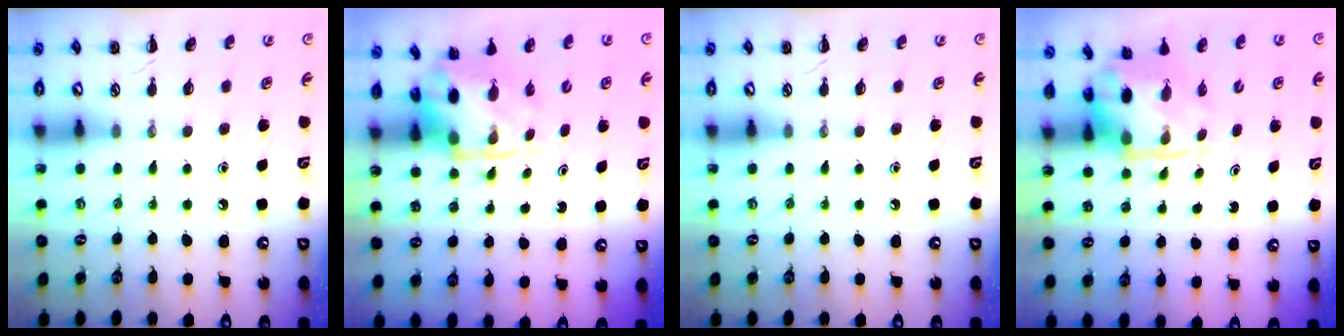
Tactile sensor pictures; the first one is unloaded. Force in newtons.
{"total": 3.8, "press": 3.6, "slide": 0.9}
{"total": 0.0}
{"total": 3.7, "press": 3.7, "slide": 0.8}